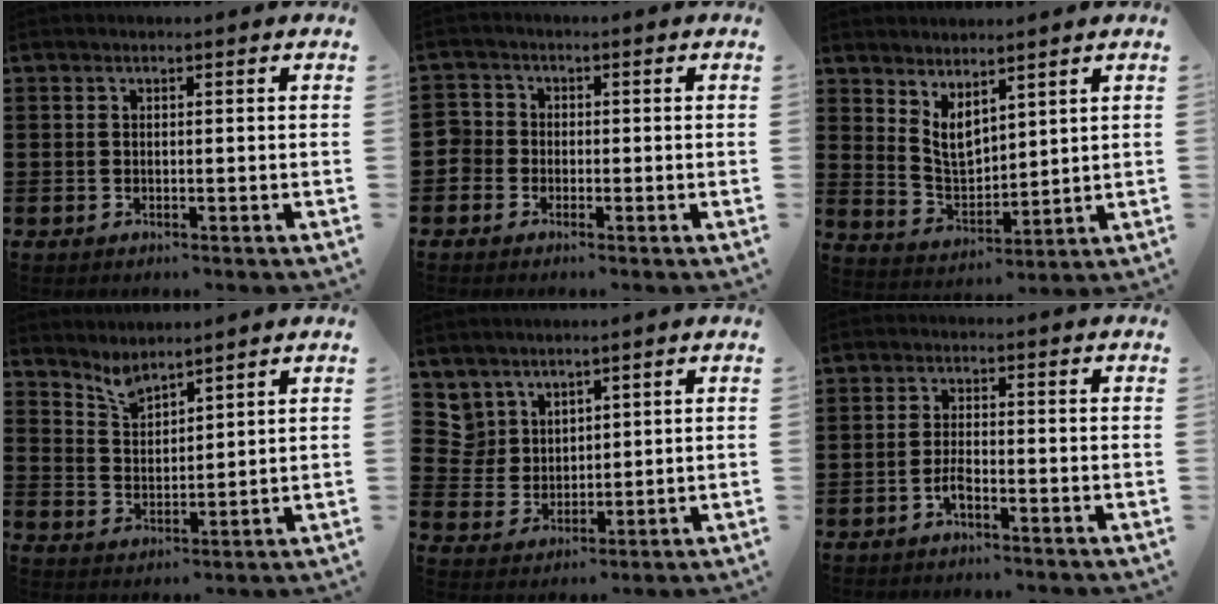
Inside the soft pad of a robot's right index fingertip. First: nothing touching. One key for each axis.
{"total": 2.6, "fx": -1.3, "fy": 2.2, "fz": 0.2, "tx": -0.024, "ty": 0.002, "tz": -0.033}
{"total": 4.8, "fx": 3.4, "fy": 2.5, "fz": 2.3, "tx": -0.059, "ty": -0.006, "tz": 0.065}
{"total": 3.7, "fx": 3.5, "fy": 0.9, "fz": 0.8, "tx": -0.028, "ty": -0.008, "tz": 0.065}
{"total": 5.0, "fx": 3.8, "fy": 3.2, "fz": 0.0, "tx": -0.024, "ty": -0.001, "tz": 0.074}
{"total": 2.6, "fx": -1.6, "fy": 0.6, "fz": 1.9, "tx": -0.043, "ty": 0.000, "tz": -0.032}